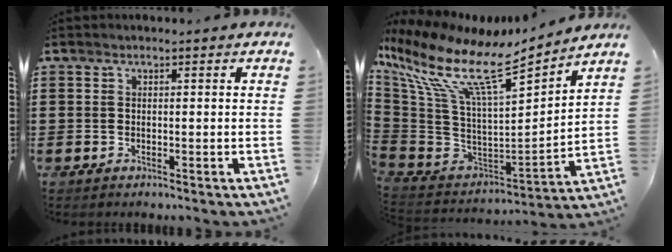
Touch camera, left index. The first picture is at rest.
{"total": 13.4, "force": [8.4, 3.6, 9.8], "torque": [-0.227, -0.060, 0.136]}